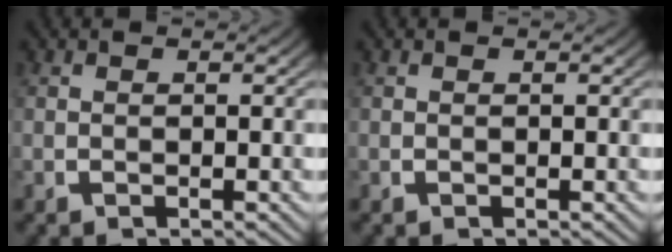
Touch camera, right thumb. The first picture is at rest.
{"total": 0.0}